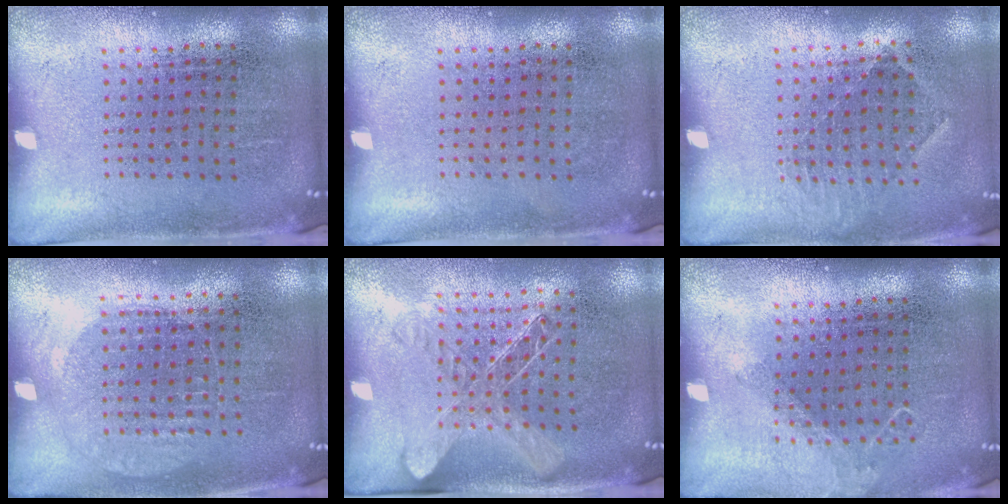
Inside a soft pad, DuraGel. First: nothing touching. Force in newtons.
{"total": 0.0}
{"total": 0.8, "press": 0.7, "slide": 0.4}
{"total": 0.9, "press": 0.8, "slide": 0.4}
{"total": 1.4, "press": 1.2, "slide": 0.6}
{"total": 0.9, "press": 0.9, "slide": 0.1}